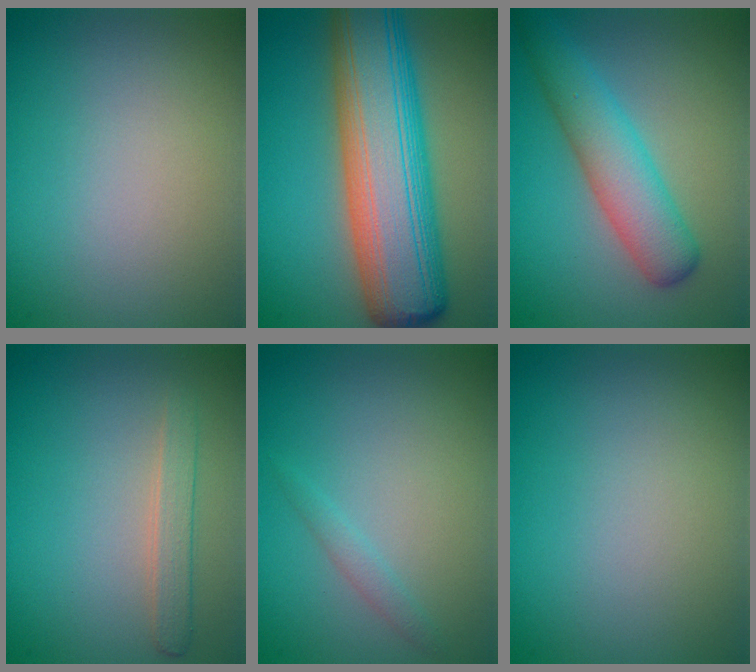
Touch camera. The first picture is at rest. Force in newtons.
{"total": 13.4, "press": 13.4, "slide": 0.4}
{"total": 5.2, "press": 5.2, "slide": 0.3}
{"total": 1.8, "press": 1.8, "slide": 0.1}
{"total": 1.0, "press": 1.0, "slide": 0.0}
{"total": 0.0}